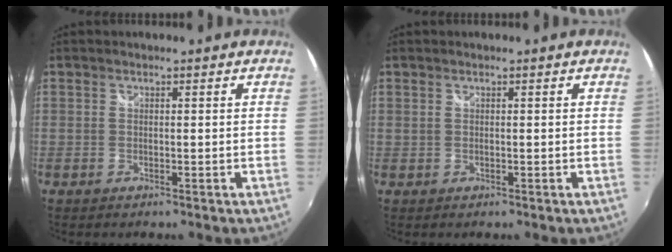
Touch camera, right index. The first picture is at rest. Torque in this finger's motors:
{"motor_torque": [0.12, 0.10, -0.02, 0.00]}